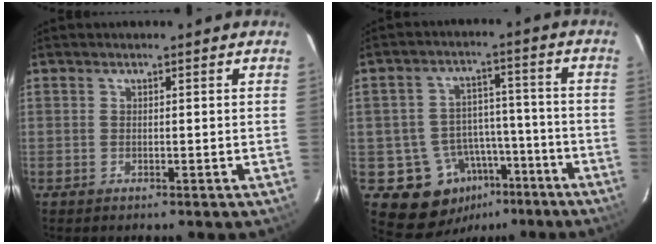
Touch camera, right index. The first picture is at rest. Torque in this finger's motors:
{"motor_torque": [0.16, -0.41, -0.17, -0.13]}